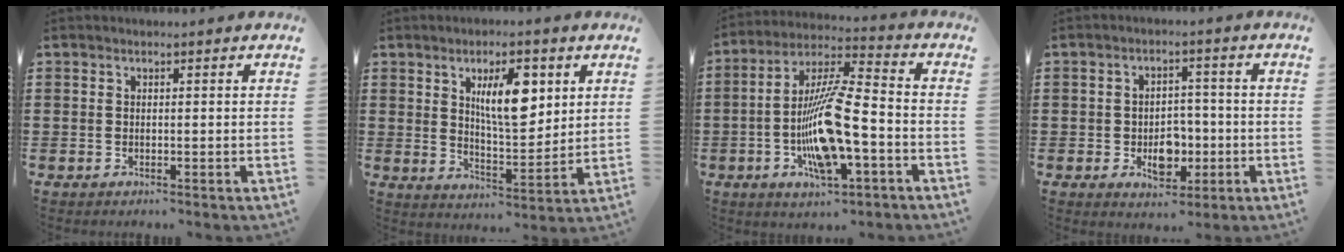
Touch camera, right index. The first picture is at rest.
{"total": 9.3, "force": [3.5, 3.6, 7.8], "torque": [-0.128, -0.002, 0.053]}
{"total": 13.0, "force": [-4.0, 3.3, 11.9], "torque": [-0.245, -0.008, -0.077]}
{"total": 5.6, "force": [-1.5, 3.9, 3.7], "torque": [-0.053, 0.005, -0.028]}